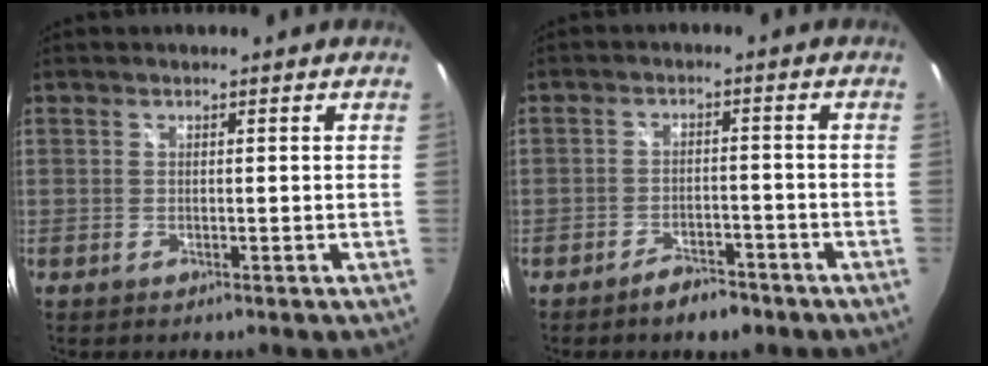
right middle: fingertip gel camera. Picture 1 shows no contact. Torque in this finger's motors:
{"motor_torque": [0.52, -0.72, -0.01, 0.01]}